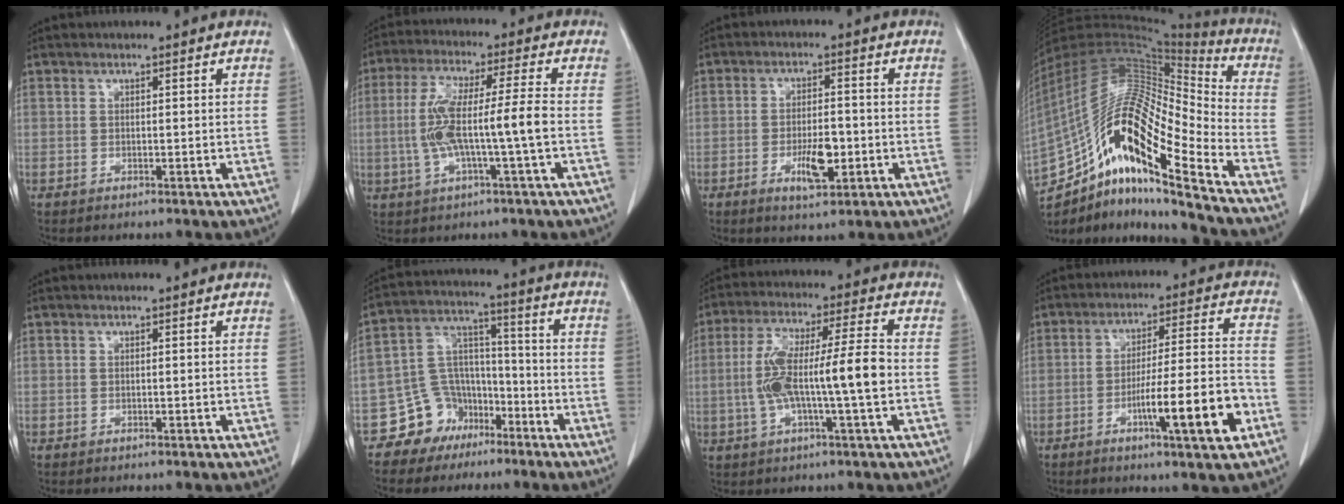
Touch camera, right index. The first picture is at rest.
{"total": 10.0, "force": [-1.3, 0.2, 9.9], "torque": [-0.202, 0.017, -0.025]}
{"total": 5.9, "force": [-1.9, 2.0, 5.3], "torque": [-0.095, -0.002, -0.024]}
{"total": 24.1, "force": [-13.8, 4.3, 19.3], "torque": [-0.382, 0.011, -0.246]}
{"total": 0.0}
{"total": 9.5, "force": [-6.1, 7.2, 1.4], "torque": [-0.026, 0.051, -0.101]}
{"total": 11.8, "force": [-1.4, 0.8, 11.6], "torque": [-0.226, 0.019, -0.026]}
{"total": 13.0, "force": [-5.4, 0.2, 11.9], "torque": [-0.192, 0.001, -0.080]}